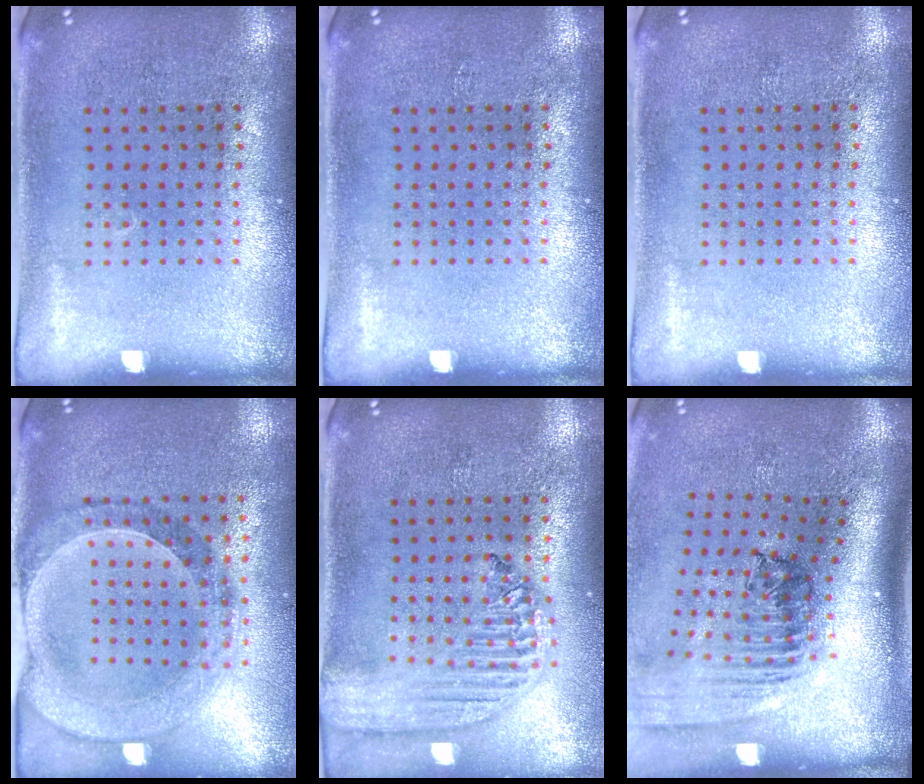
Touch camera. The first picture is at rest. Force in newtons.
{"total": 0.0}
{"total": 0.0}
{"total": 0.9, "press": 0.9, "slide": 0.2}
{"total": 2.3, "press": 2.0, "slide": 1.2}
{"total": 2.5, "press": 1.8, "slide": 1.7}